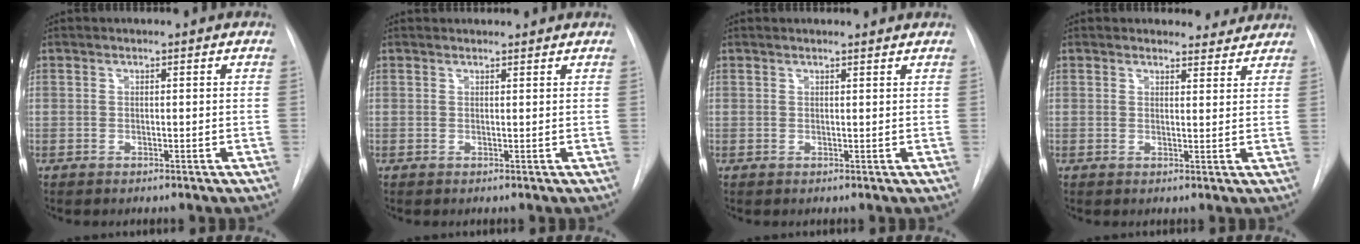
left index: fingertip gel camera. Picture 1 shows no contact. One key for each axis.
{"total": 3.6, "fx": 3.5, "fy": 0.6, "fz": 0.5, "tx": -0.009, "ty": 0.028, "tz": 0.044}
{"total": 2.9, "fx": 2.9, "fy": 0.1, "fz": 0.4, "tx": -0.011, "ty": 0.010, "tz": 0.030}
{"total": 3.9, "fx": 3.6, "fy": 1.3, "fz": -0.4, "tx": 0.010, "ty": -0.008, "tz": 0.033}